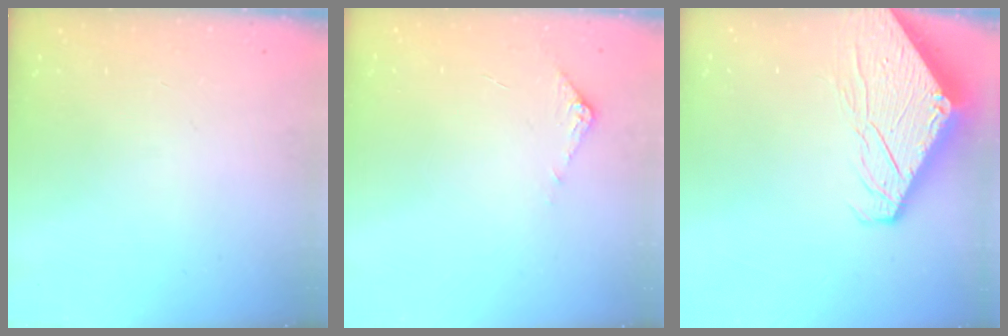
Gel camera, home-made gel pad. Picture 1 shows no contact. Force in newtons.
{"total": 6.5, "press": 6.4, "slide": 0.6}
{"total": 9.3, "press": 9.3, "slide": 1.0}